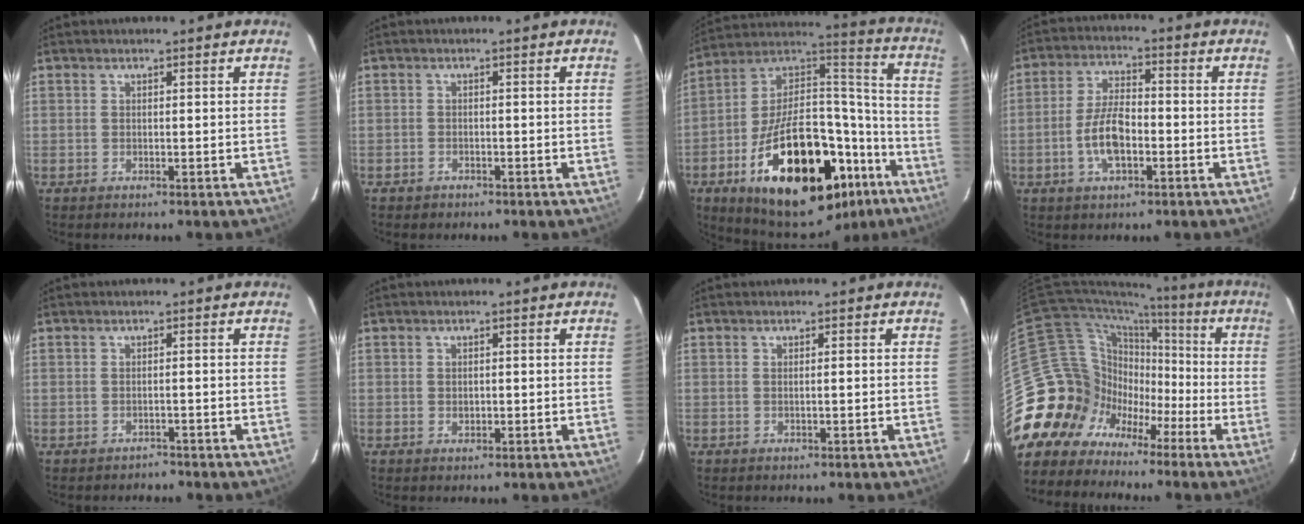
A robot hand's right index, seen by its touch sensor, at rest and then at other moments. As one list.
[{"total": 1.7, "force": [-1.1, 1.2, 0.2], "torque": [-0.009, 0.004, -0.016]}, {"total": 33.6, "force": [-17.4, 16.6, 23.5], "torque": [-0.382, 0.043, -0.241]}, {"total": 8.1, "force": [-2.6, 3.4, 6.9], "torque": [-0.139, 0.006, -0.045]}, {"total": 1.4, "force": [-1.1, 0.6, -0.4], "torque": [0.005, 0.009, -0.015]}, {"total": 1.2, "force": [0.0, 1.1, 0.5], "torque": [-0.006, 0.000, 0.001]}, {"total": 0.8, "force": [-0.2, -0.2, 0.7], "torque": [-0.012, 0.003, -0.003]}, {"total": 16.1, "force": [-7.6, 13.8, 3.2], "torque": [-0.086, 0.044, -0.131]}]